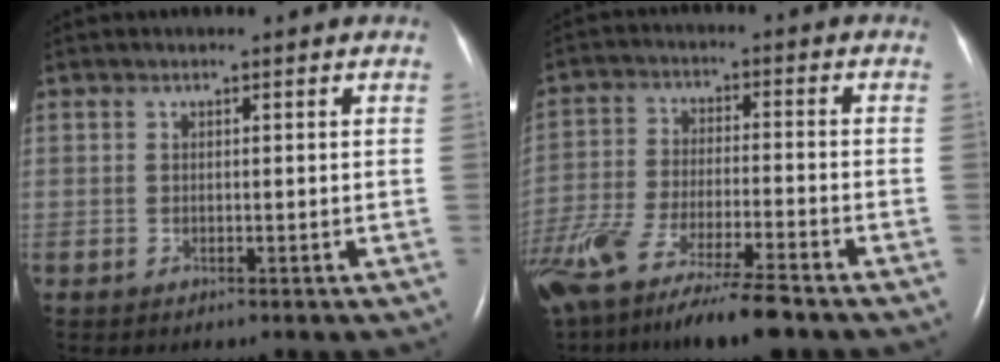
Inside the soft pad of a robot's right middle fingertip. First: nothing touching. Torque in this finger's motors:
{"motor_torque": [1.09, -1.04, 0.29, 0.11]}